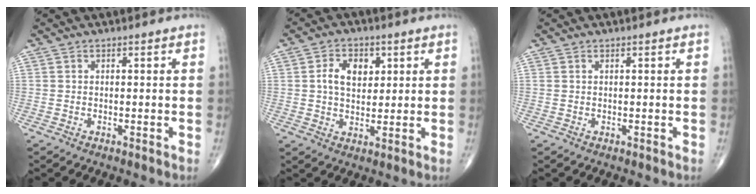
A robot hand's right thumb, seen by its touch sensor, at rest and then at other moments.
{"total": 6.7, "force": [1.8, 4.5, 4.6], "torque": [-0.056, -0.005, 0.027]}
{"total": 0.0}